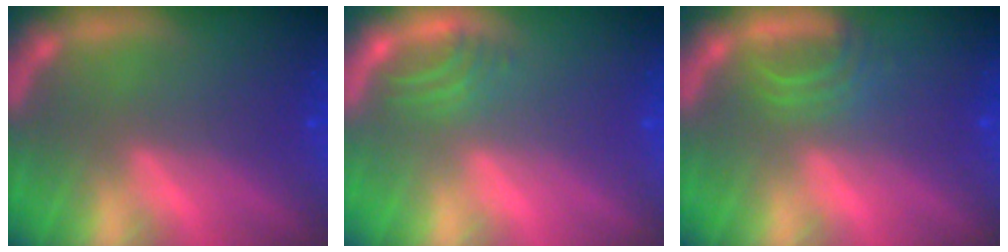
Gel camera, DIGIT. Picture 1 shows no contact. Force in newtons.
{"total": 2.0}
{"total": 2.5}